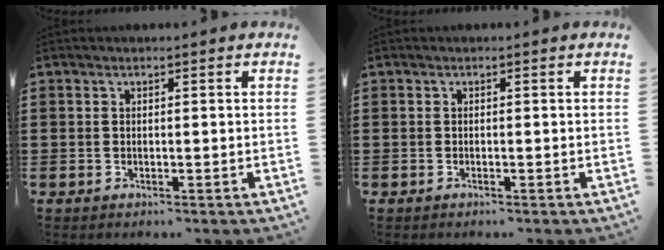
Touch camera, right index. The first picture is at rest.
{"total": 0.0}